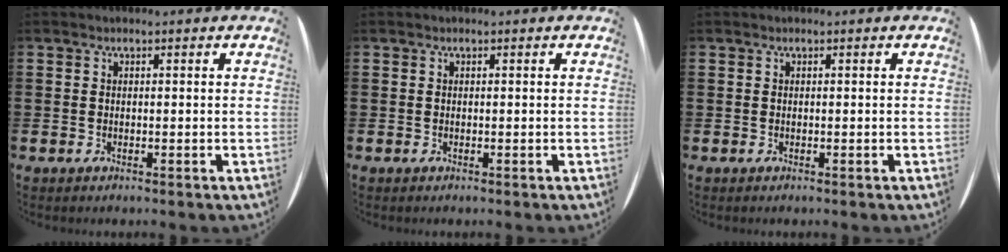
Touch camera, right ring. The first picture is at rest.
{"total": 0.0}
{"total": 0.0}